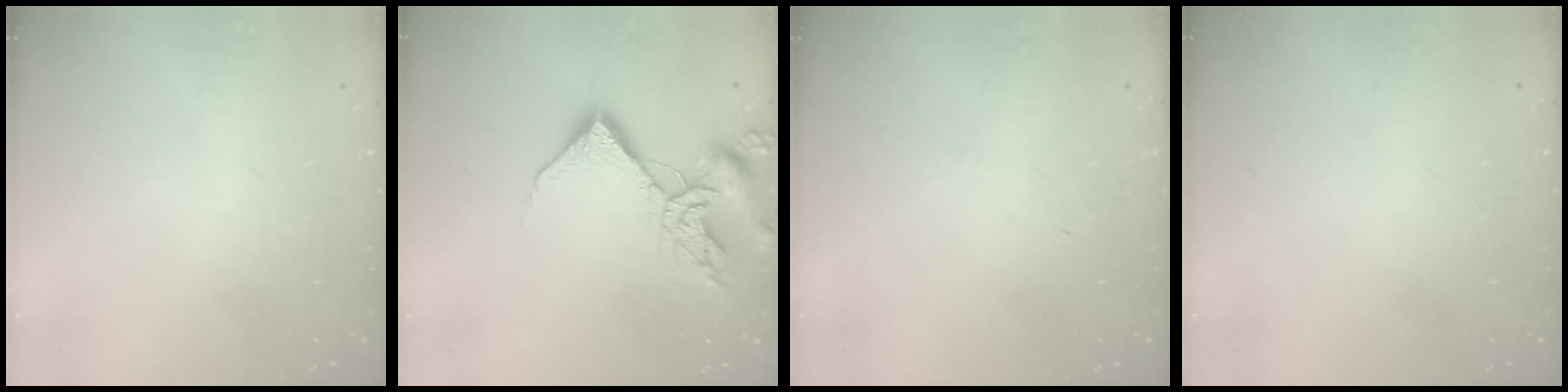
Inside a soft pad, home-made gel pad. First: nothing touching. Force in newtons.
{"total": 11.9, "press": 11.8, "slide": 1.4}
{"total": 3.0, "press": 3.0, "slide": 0.4}
{"total": 2.4, "press": 2.3, "slide": 0.2}